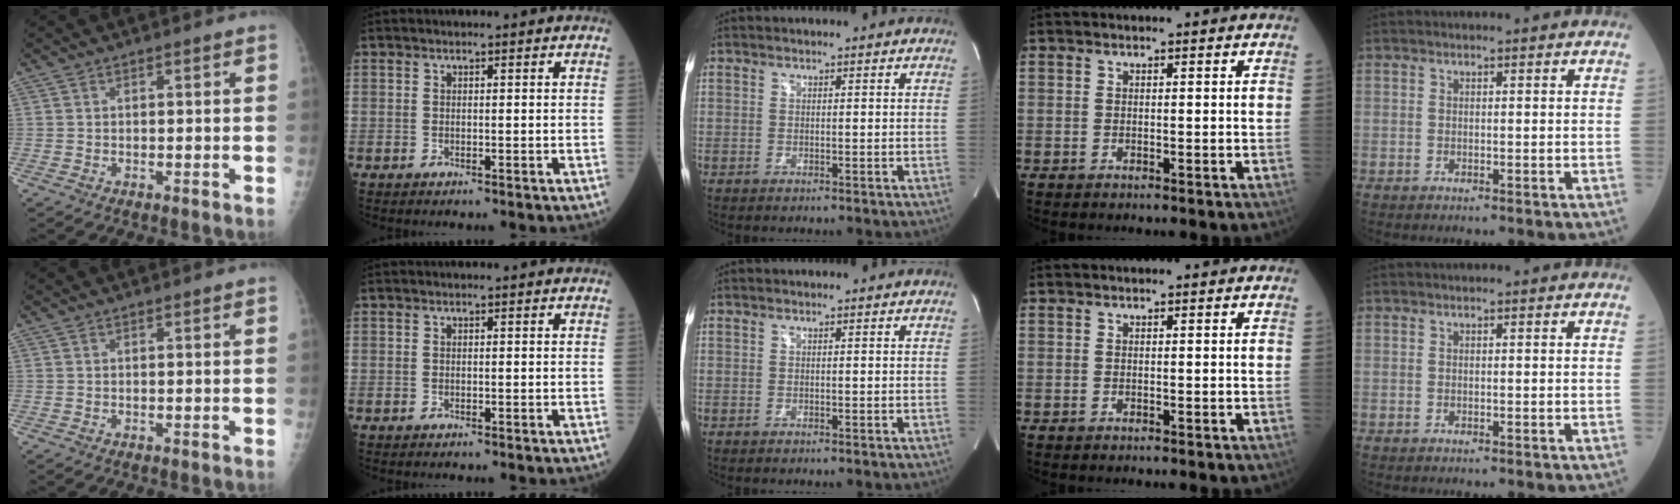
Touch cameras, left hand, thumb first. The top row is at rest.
{}